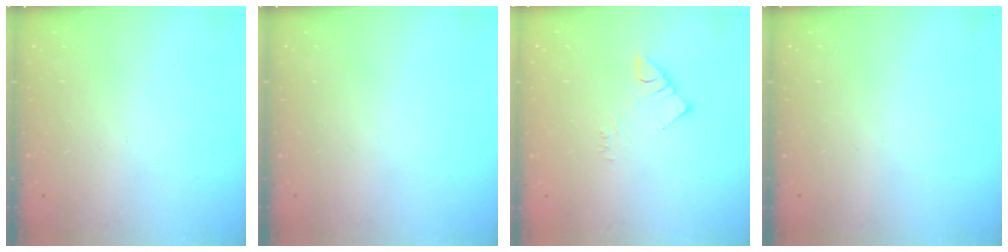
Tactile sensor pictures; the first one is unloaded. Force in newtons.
{"total": 0.0}
{"total": 2.8, "press": 2.8, "slide": 0.2}
{"total": 0.0}